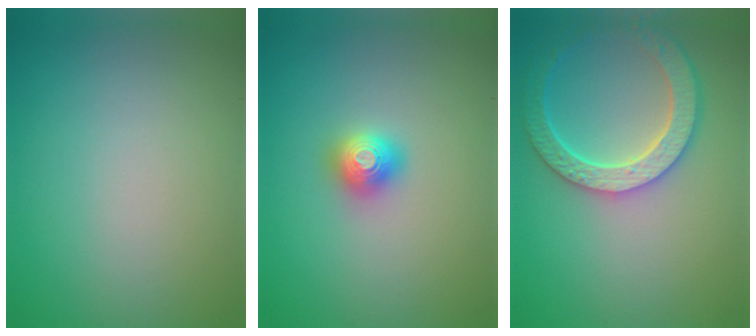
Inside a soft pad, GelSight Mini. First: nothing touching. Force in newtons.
{"total": 2.0, "press": 2.0, "slide": 0.1}
{"total": 5.9, "press": 5.0, "slide": 3.2}